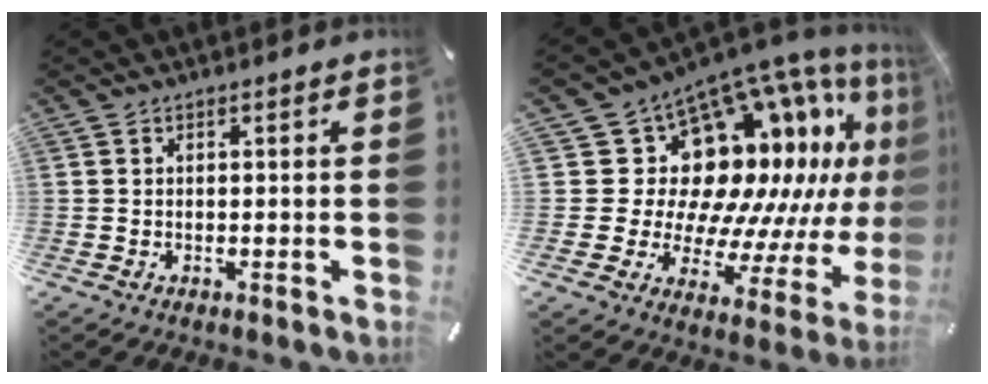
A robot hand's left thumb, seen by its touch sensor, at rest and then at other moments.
{"total": 18.4, "force": [7.6, 12.7, 10.9], "torque": [-0.143, -0.119, 0.160]}